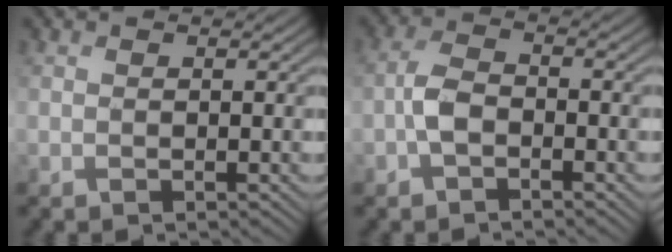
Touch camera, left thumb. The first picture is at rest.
{"total": 2.8, "force": [-1.0, 1.4, 2.2], "torque": [-0.042, 0.013, -0.032]}